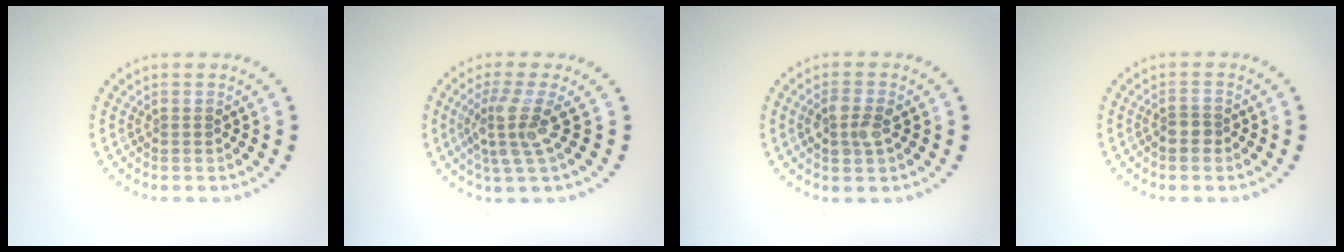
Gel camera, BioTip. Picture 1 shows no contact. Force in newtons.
{"total": 3.6, "press": 2.6, "slide": 2.5}
{"total": 2.4, "press": 2.4, "slide": 0.3}
{"total": 1.5, "press": 1.3, "slide": 0.8}